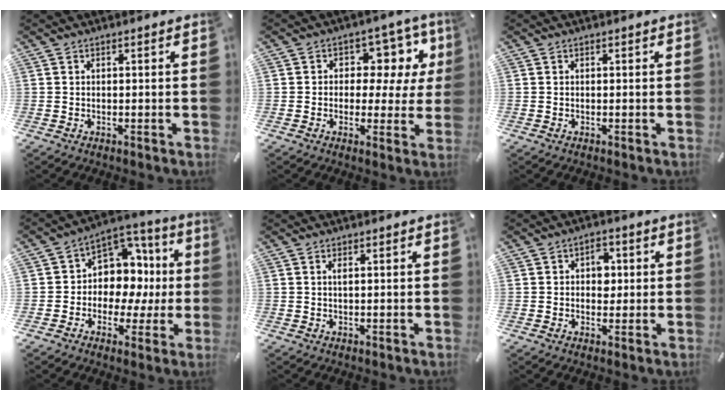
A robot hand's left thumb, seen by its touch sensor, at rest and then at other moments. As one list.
[{"total": 9.8, "force": [2.9, 7.2, 5.9], "torque": [-0.075, -0.019, 0.051]}, {"total": 0.0}, {"total": 11.3, "force": [0.4, 10.1, 5.0], "torque": [-0.059, -0.022, 0.017]}, {"total": 0.9, "force": [0.3, 0.1, 0.9], "torque": [-0.017, -0.001, 0.004]}, {"total": 4.7, "force": [0.4, 3.5, 3.0], "torque": [-0.021, -0.005, -0.004]}]